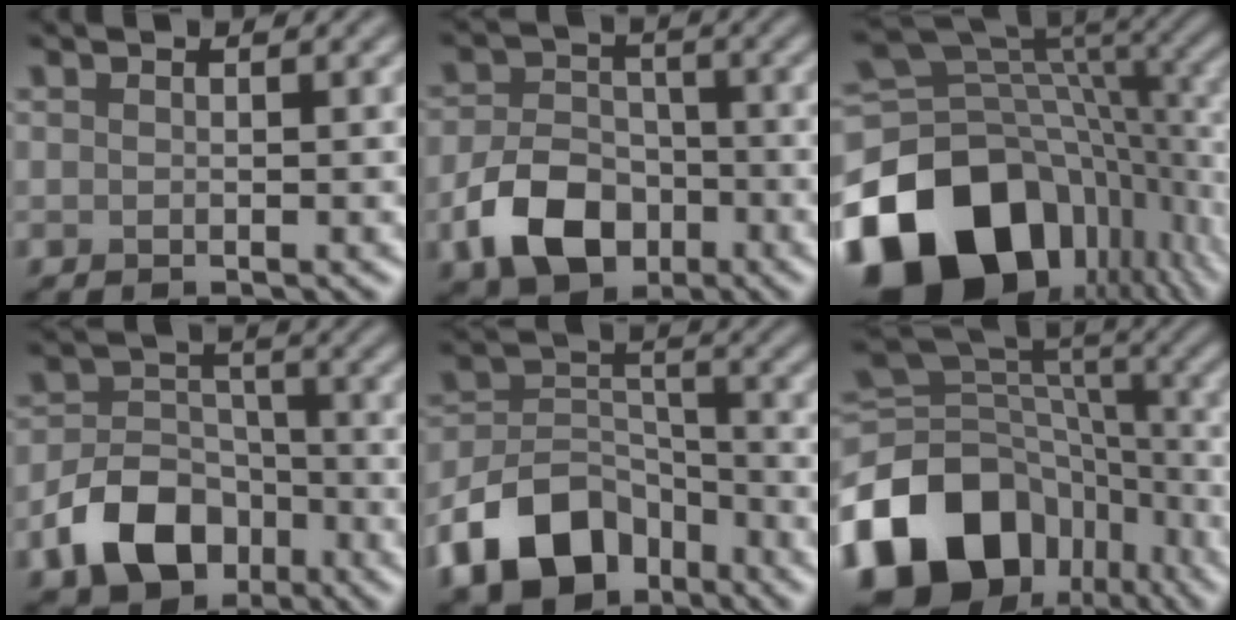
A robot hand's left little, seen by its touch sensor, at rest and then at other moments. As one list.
[{"total": 6.8, "force": [-3.0, 4.7, 3.8], "torque": [-0.074, -0.005, -0.057]}, {"total": 17.6, "force": [-7.5, 11.8, 10.6], "torque": [-0.219, -0.019, -0.130]}, {"total": 7.4, "force": [-3.8, 5.1, 3.9], "torque": [-0.068, -0.005, -0.075]}, {"total": 8.8, "force": [-5.4, 5.6, 4.2], "torque": [-0.072, -0.003, -0.110]}, {"total": 15.2, "force": [-7.7, 10.7, 7.4], "torque": [-0.171, 0.004, -0.131]}]